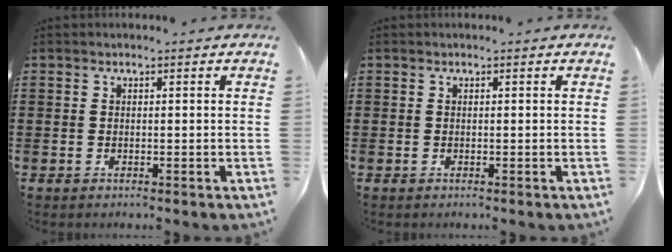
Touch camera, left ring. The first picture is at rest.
{"total": 0.0}